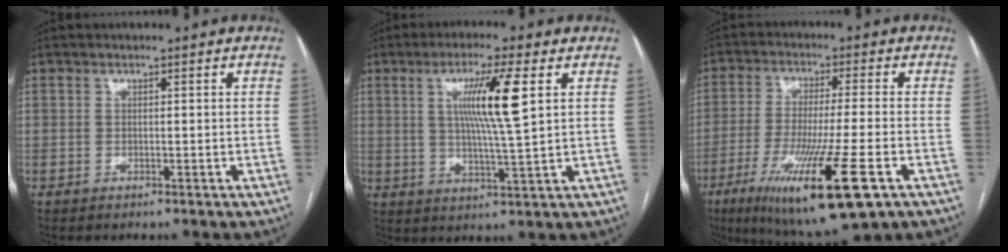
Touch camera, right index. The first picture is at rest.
{"total": 9.9, "force": [3.0, 0.4, 9.4], "torque": [-0.167, 0.000, 0.052]}
{"total": 17.3, "force": [-8.0, 1.2, 15.2], "torque": [-0.269, -0.049, -0.134]}